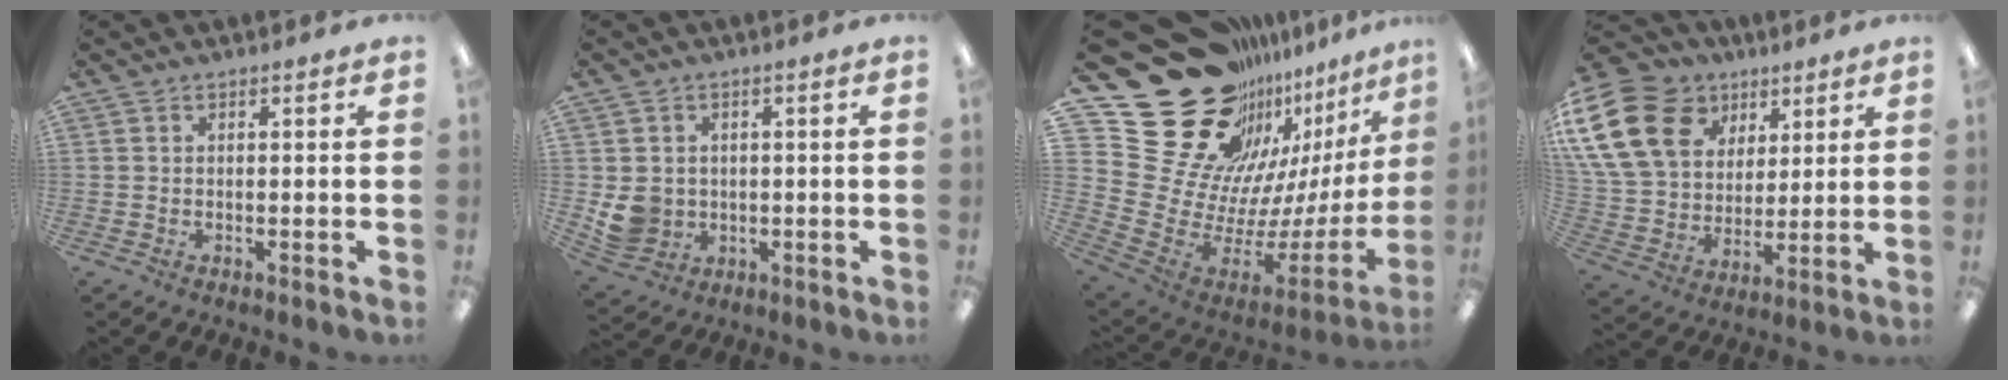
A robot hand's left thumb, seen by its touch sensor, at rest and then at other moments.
{"total": 6.8, "force": [0.3, 6.5, 2.0], "torque": [-0.046, 0.006, 0.014]}
{"total": 32.7, "force": [18.9, 20.2, 17.4], "torque": [-0.253, -0.177, 0.423]}
{"total": 22.1, "force": [9.3, 16.3, 11.7], "torque": [-0.245, -0.021, 0.173]}